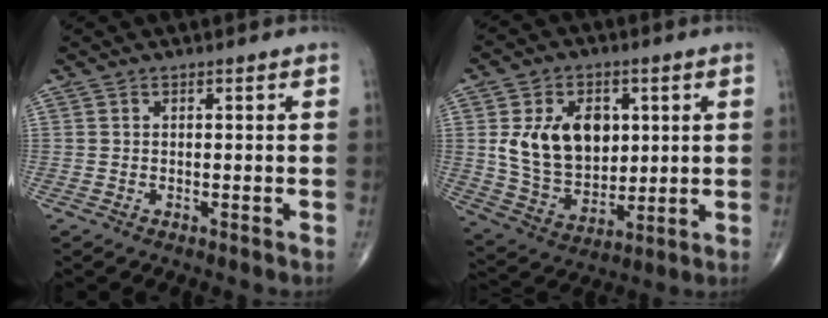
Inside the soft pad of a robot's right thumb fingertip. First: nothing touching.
{"total": 15.2, "force": [3.1, 10.7, 10.3], "torque": [-0.136, -0.016, 0.069]}